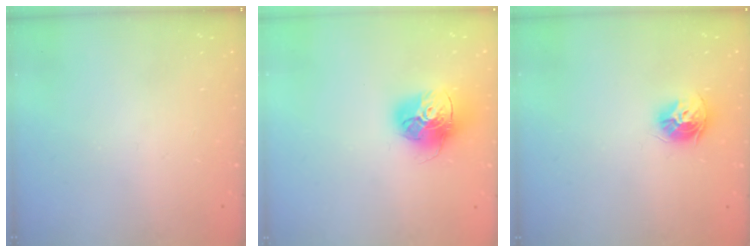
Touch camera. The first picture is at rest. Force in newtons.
{"total": 16.0, "press": 16.0, "slide": 1.7}
{"total": 9.6, "press": 9.6, "slide": 0.9}